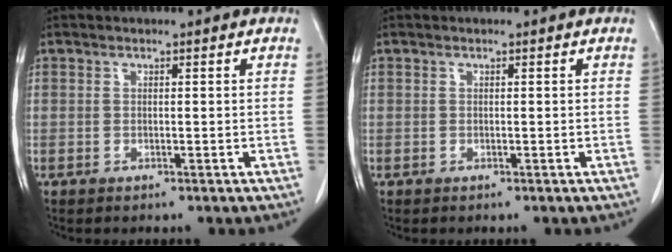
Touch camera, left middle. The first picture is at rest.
{"total": 0.0}